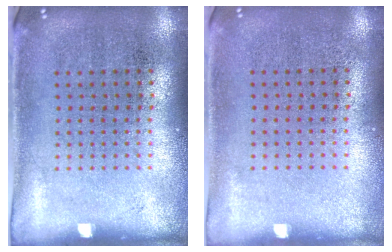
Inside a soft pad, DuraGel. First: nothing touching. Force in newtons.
{"total": 0.0}